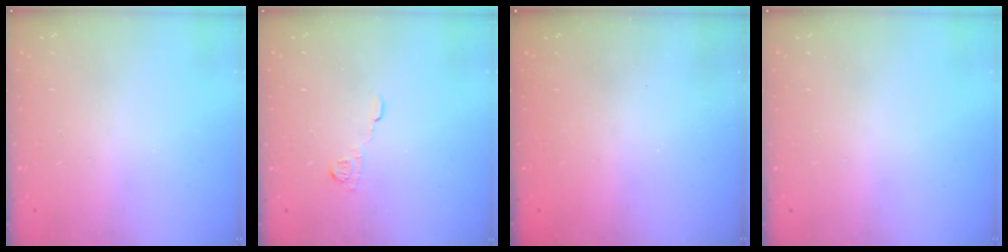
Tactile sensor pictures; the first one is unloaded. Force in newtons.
{"total": 5.9, "press": 5.8, "slide": 0.4}
{"total": 1.8, "press": 1.6, "slide": 0.7}
{"total": 0.0}